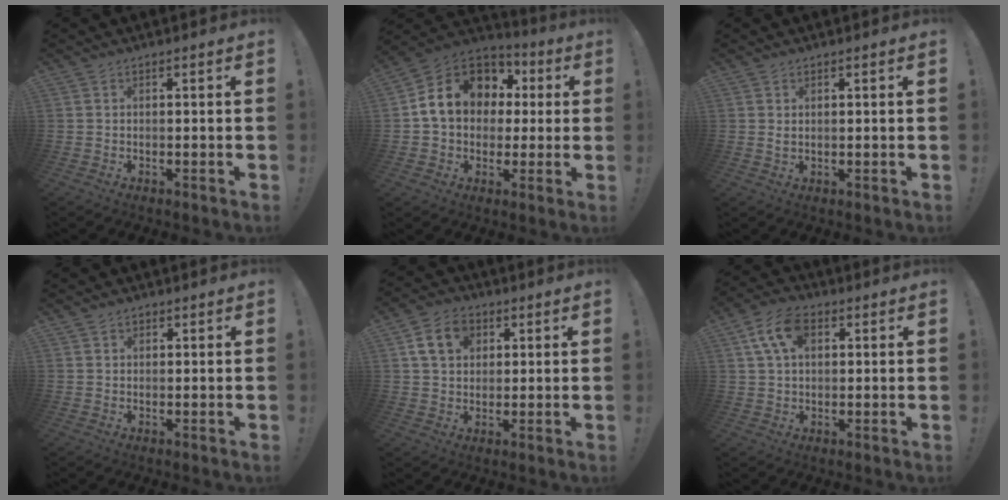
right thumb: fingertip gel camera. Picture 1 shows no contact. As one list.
[{"total": 16.5, "force": [4.2, 12.9, 9.3], "torque": [-0.135, -0.005, 0.086]}, {"total": 1.1, "force": [0.6, 0.5, 0.8], "torque": [-0.009, -0.002, 0.010]}, {"total": 1.4, "force": [0.9, 1.0, 0.2], "torque": [0.007, -0.004, 0.015]}, {"total": 10.3, "force": [4.0, 7.8, 5.5], "torque": [-0.083, 0.000, 0.076]}, {"total": 10.5, "force": [3.8, 6.5, 7.4], "torque": [-0.137, 0.005, 0.073]}]